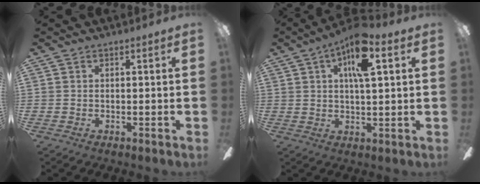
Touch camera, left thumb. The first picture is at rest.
{"total": 10.8, "force": [4.7, 3.8, 9.0], "torque": [-0.145, -0.002, 0.076]}